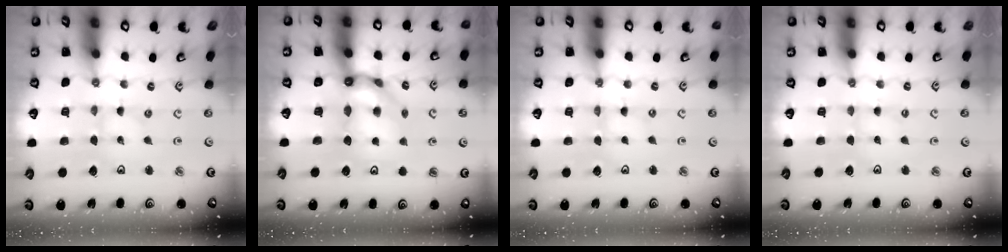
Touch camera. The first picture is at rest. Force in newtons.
{"total": 10.4, "press": 10.3, "slide": 1.3}
{"total": 0.5, "press": 0.5, "slide": 0.2}
{"total": 1.7, "press": 1.7, "slide": 0.3}